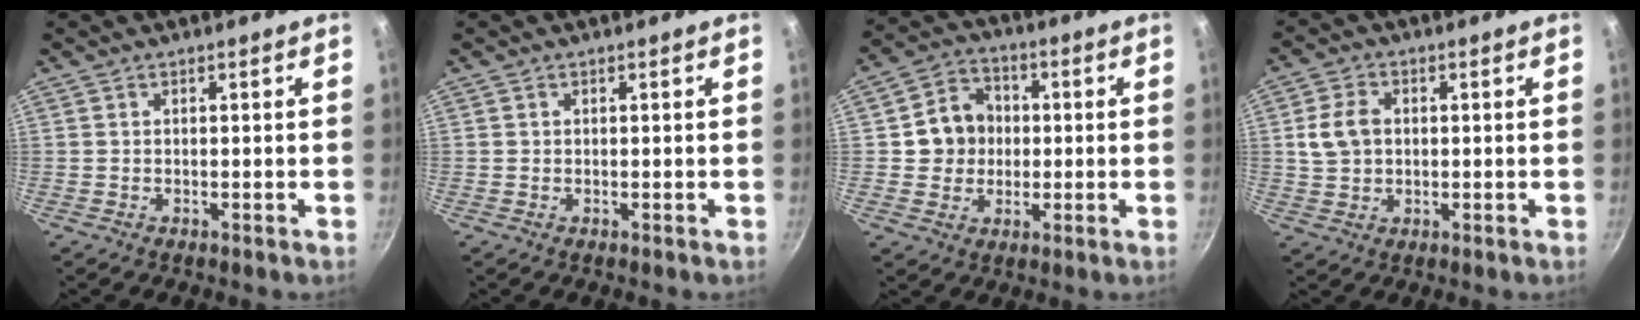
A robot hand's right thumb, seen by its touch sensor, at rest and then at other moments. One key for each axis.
{"total": 0.0}
{"total": 9.5, "fx": 0.2, "fy": 8.6, "fz": 4.1, "tx": -0.030, "ty": 0.015, "tz": -0.003}
{"total": 6.3, "fx": 0.8, "fy": 4.8, "fz": 4.1, "tx": -0.071, "ty": 0.007, "tz": 0.017}